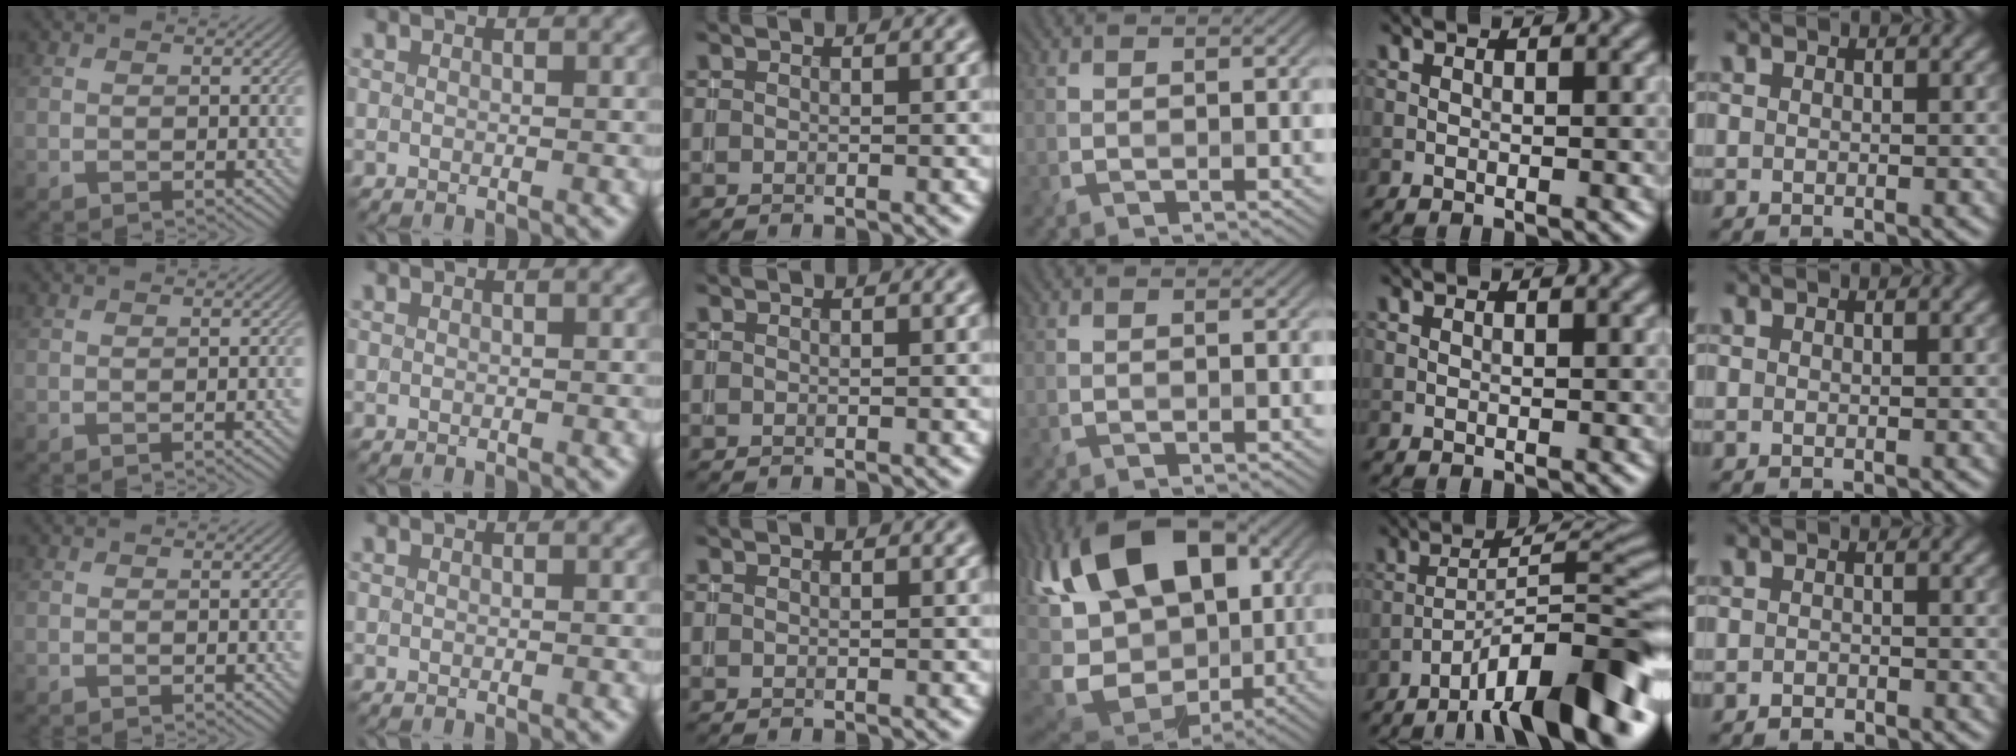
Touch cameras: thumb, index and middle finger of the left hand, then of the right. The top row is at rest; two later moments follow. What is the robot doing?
{"motion": "insert", "object": "backpack"}